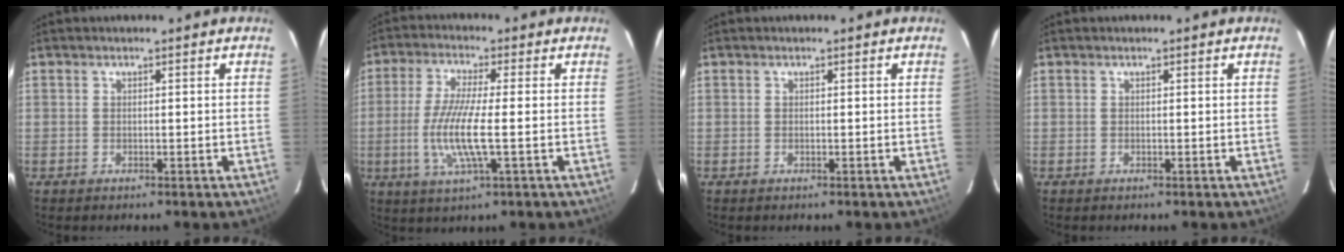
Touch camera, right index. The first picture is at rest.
{"total": 9.9, "force": [-1.9, 1.0, 9.7], "torque": [-0.195, -0.012, -0.038]}
{"total": 0.0}
{"total": 0.0}